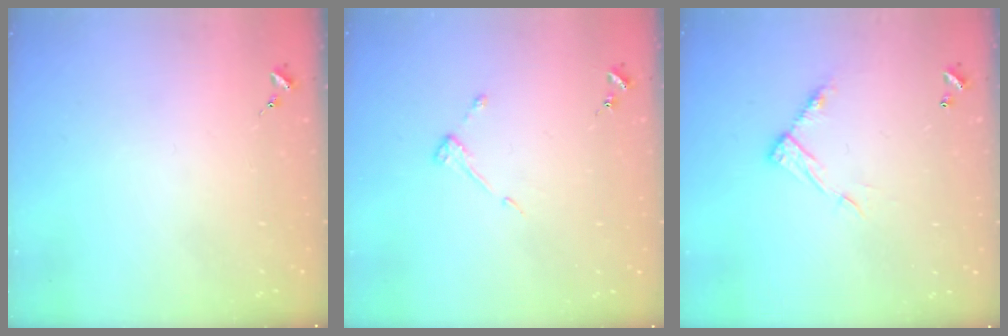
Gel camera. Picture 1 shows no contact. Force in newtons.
{"total": 4.7, "press": 4.7, "slide": 0.6}
{"total": 9.4, "press": 9.4, "slide": 0.1}